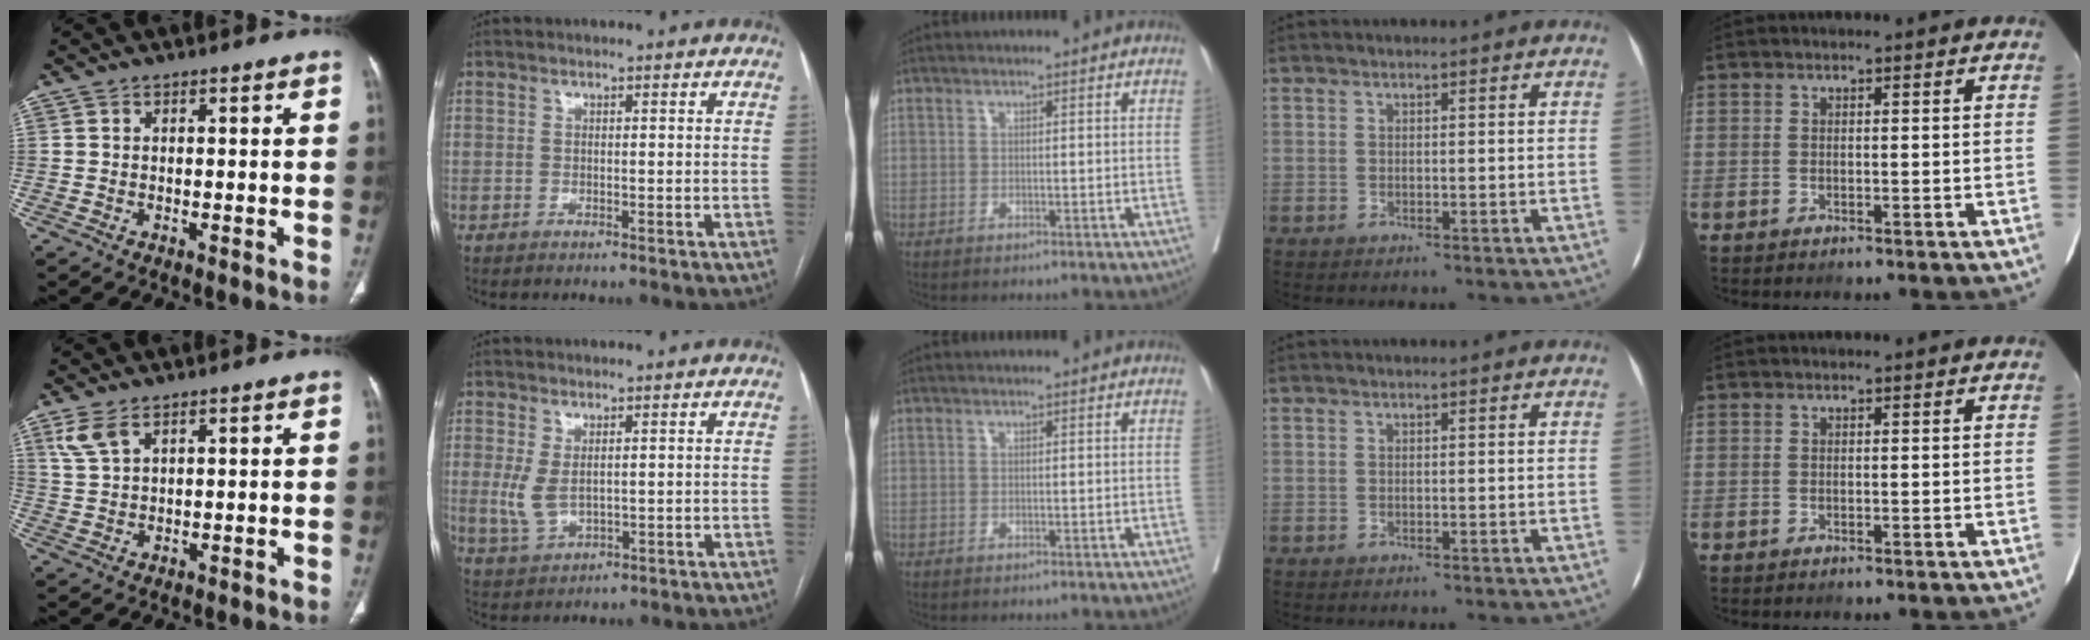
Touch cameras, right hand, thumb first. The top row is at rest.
{"thumb": {"total": 4.2, "force": [2.6, 1.9, 2.8], "torque": [-0.064, -0.001, 0.064]}, "index": {"total": 4.4, "force": [0.5, 2.2, 3.7], "torque": [-0.088, -0.002, 0.021]}}